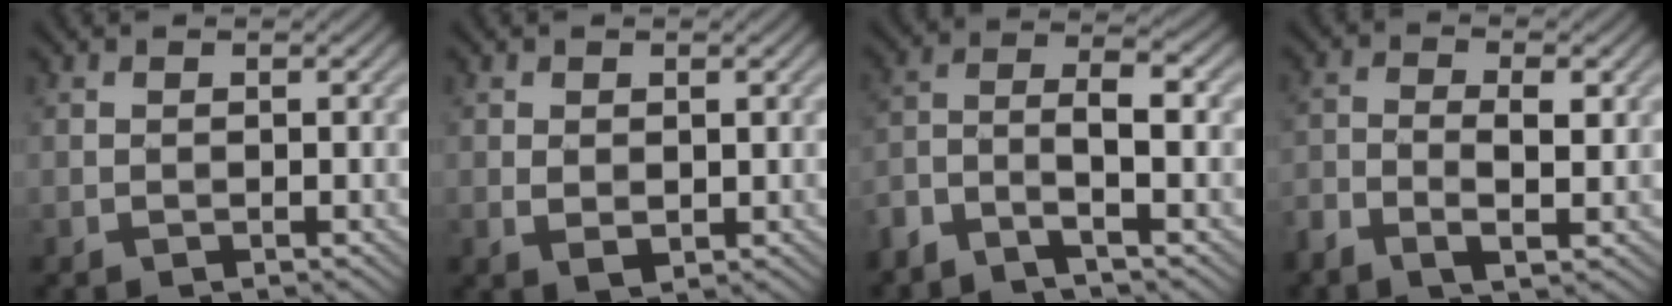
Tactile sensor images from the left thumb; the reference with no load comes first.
{"total": 1.8, "force": [0.2, 1.2, 1.3], "torque": [-0.028, -0.005, 0.009]}
{"total": 5.8, "force": [-3.5, 1.5, 4.4], "torque": [-0.088, 0.006, -0.083]}
{"total": 4.4, "force": [-1.4, 1.7, 3.8], "torque": [-0.084, -0.004, -0.028]}